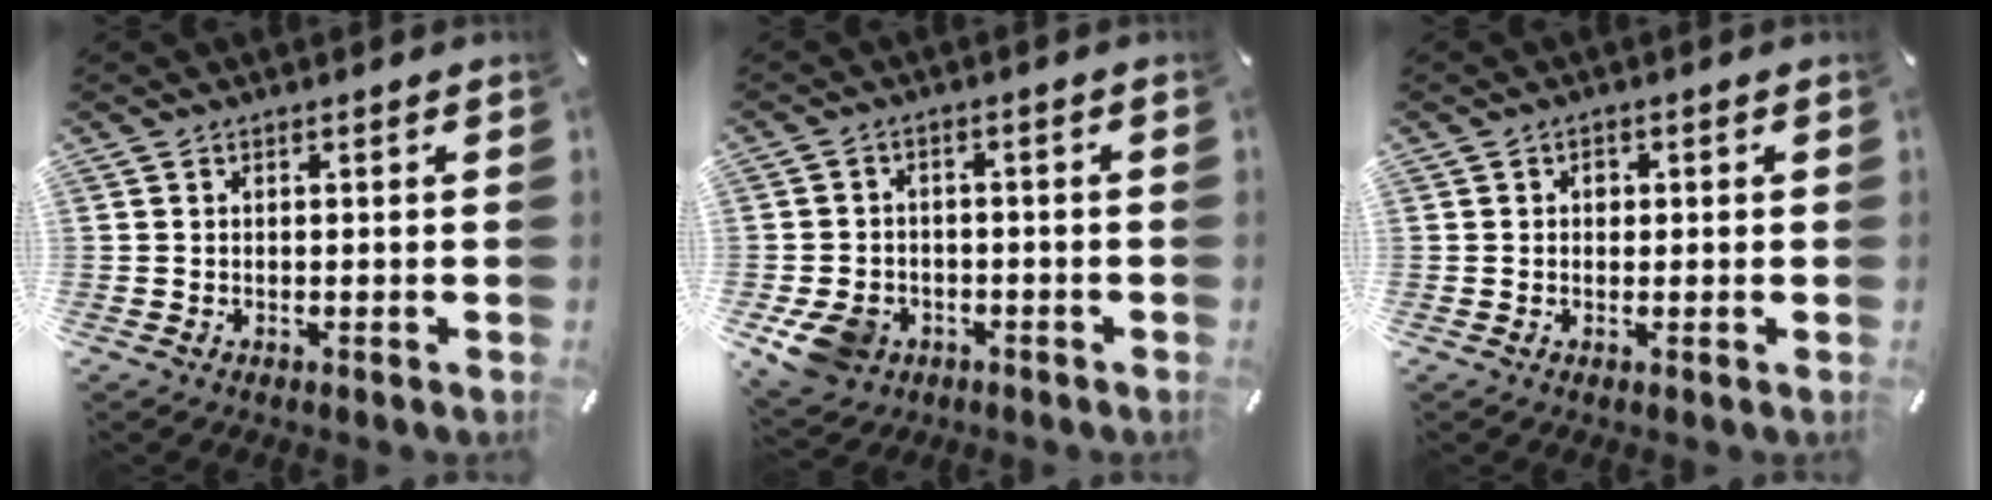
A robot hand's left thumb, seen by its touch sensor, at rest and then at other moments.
{"total": 8.4, "force": [-3.8, 6.6, 3.7], "torque": [-0.084, 0.019, -0.070]}
{"total": 1.6, "force": [0.1, 1.4, 0.7], "torque": [-0.001, 0.001, -0.005]}